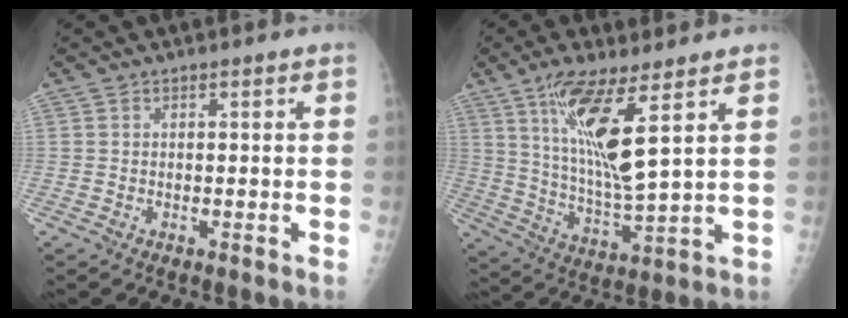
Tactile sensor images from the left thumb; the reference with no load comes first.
{"total": 14.0, "force": [6.4, 2.5, 12.2], "torque": [-0.240, -0.044, 0.128]}